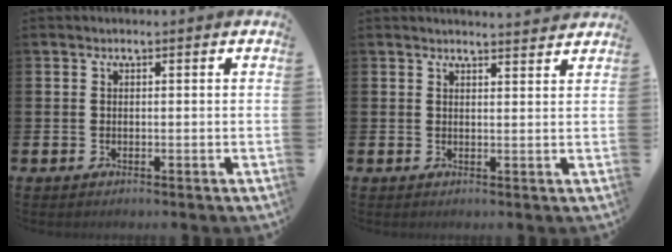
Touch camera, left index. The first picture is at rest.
{"total": 2.3, "force": [2.3, 0.0, -0.1], "torque": [0.006, -0.018, 0.040]}